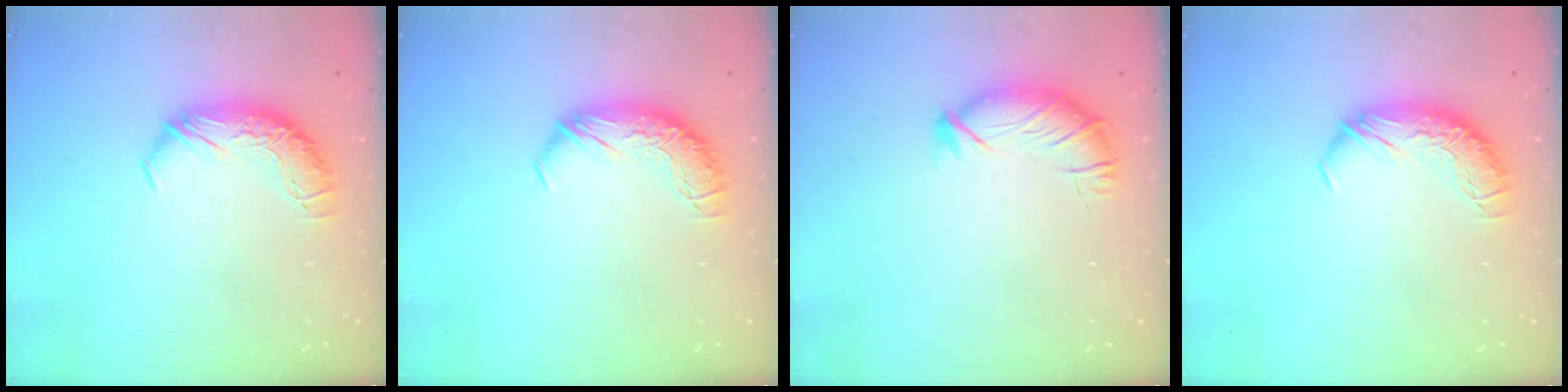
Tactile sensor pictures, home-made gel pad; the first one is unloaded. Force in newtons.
{"total": 0.0}
{"total": 3.6, "press": 3.5, "slide": 0.8}
{"total": 0.0}